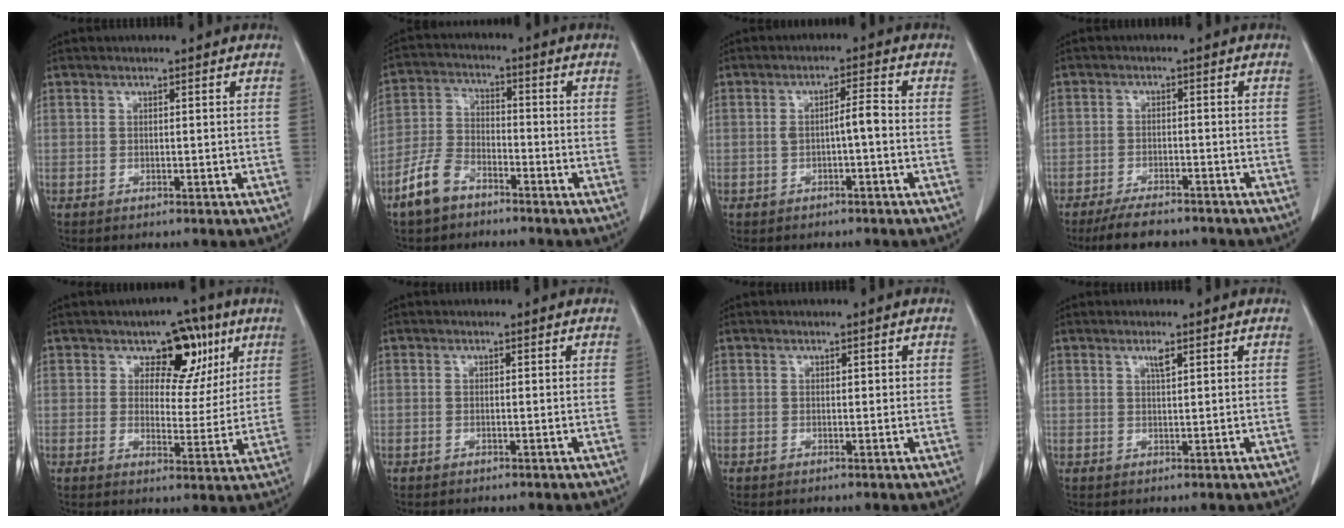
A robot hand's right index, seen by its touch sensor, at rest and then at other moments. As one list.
[{"total": 7.3, "force": [-5.1, 3.9, 3.5], "torque": [-0.091, 0.007, -0.103]}, {"total": 3.5, "force": [-0.5, 0.5, 3.4], "torque": [-0.058, 0.011, -0.007]}, {"total": 6.7, "force": [-5.8, 2.2, 2.6], "torque": [-0.039, -0.008, -0.091]}, {"total": 8.5, "force": [4.4, 5.3, 4.9], "torque": [-0.043, 0.008, 0.062]}, {"total": 0.0}, {"total": 1.1, "force": [0.4, 0.6, 0.8], "torque": [-0.009, 0.003, 0.007]}, {"total": 1.6, "force": [1.0, 0.2, 1.2], "torque": [-0.024, -0.001, 0.020]}]